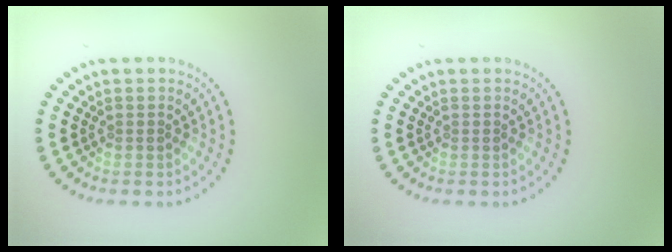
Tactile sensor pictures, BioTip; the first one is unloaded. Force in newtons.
{"total": 0.0}